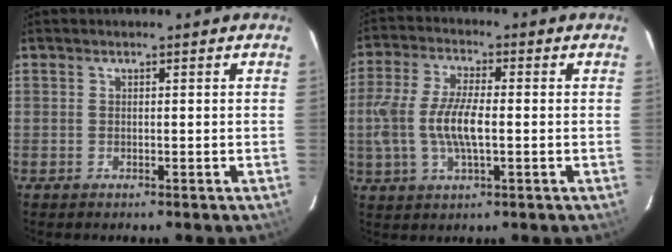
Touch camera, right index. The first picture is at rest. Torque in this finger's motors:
{"motor_torque": [1.28, 0.03, 0.66, 0.21]}